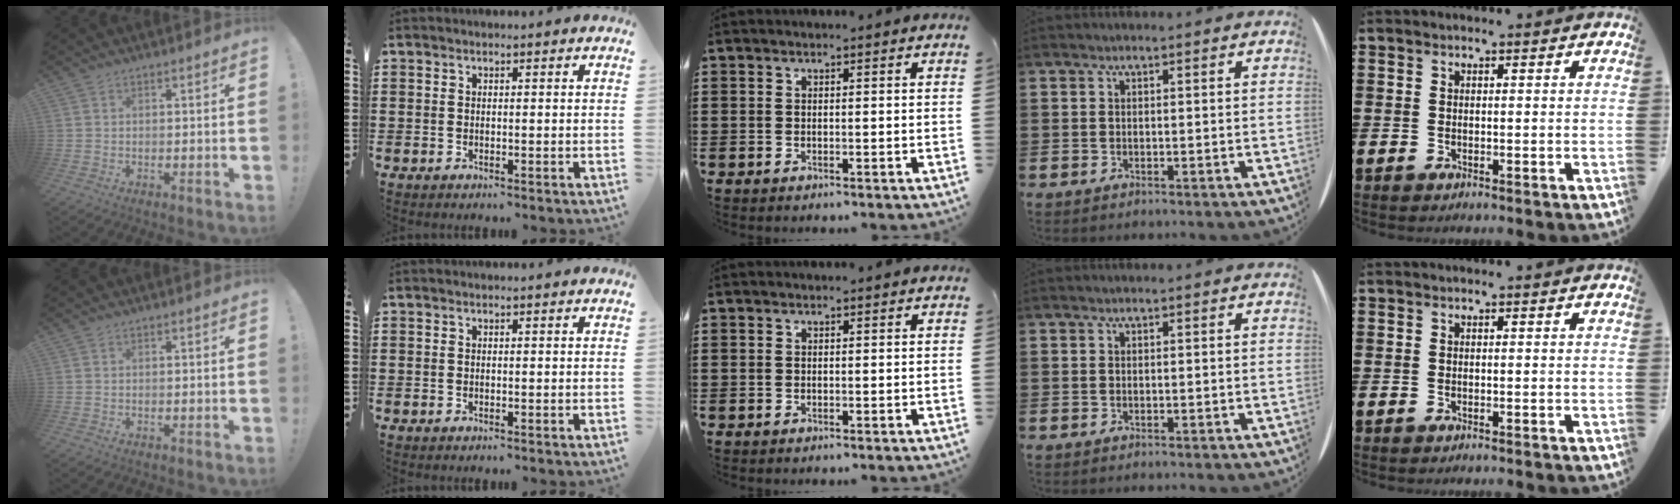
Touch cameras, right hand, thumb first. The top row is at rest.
{}